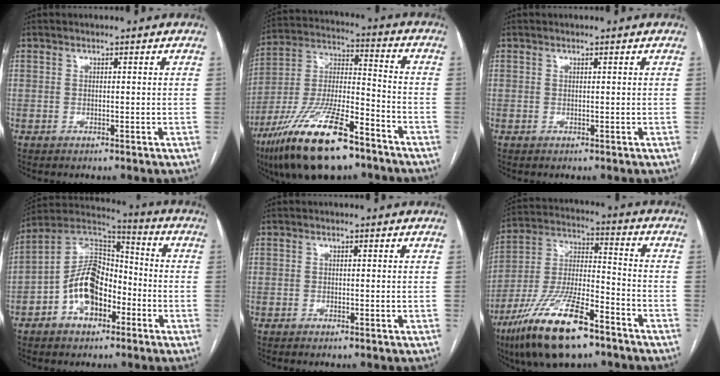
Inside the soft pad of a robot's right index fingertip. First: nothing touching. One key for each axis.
{"total": 20.3, "fx": -13.2, "fy": 4.9, "fz": 14.6, "tx": -0.303, "ty": -0.022, "tz": -0.241}
{"total": 0.0}
{"total": 12.1, "fx": -4.4, "fy": 7.1, "fz": 8.7, "tx": -0.175, "ty": 0.035, "tz": -0.079}
{"total": 0.8, "fx": -0.6, "fy": 0.1, "fz": 0.5, "tx": -0.012, "ty": -0.001, "tz": -0.008}
{"total": 18.7, "fx": -11.9, "fy": 4.6, "fz": 13.7, "tx": -0.290, "ty": -0.022, "tz": -0.218}